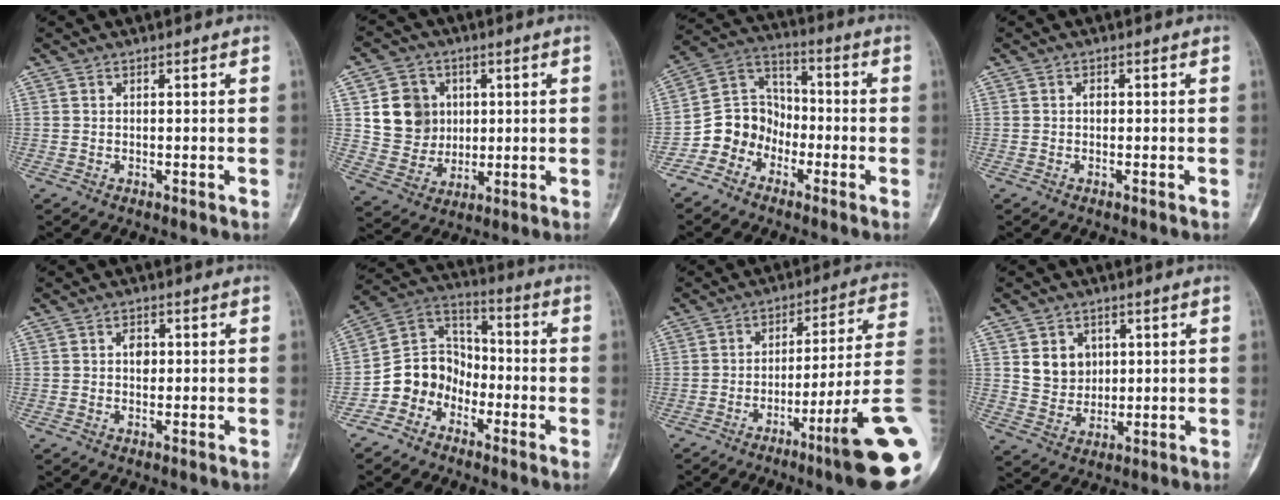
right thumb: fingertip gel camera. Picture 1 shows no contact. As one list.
[{"total": 11.3, "force": [2.4, 10.2, 4.4], "torque": [-0.035, -0.006, 0.053]}, {"total": 9.9, "force": [-4.7, 8.3, 2.7], "torque": [-0.016, 0.071, -0.100]}, {"total": 0.8, "force": [0.0, 0.6, 0.6], "torque": [-0.006, 0.003, -0.001]}, {"total": 2.2, "force": [0.3, 1.6, 1.4], "torque": [-0.014, 0.004, 0.005]}, {"total": 10.3, "force": [-4.9, 8.5, 3.1], "torque": [-0.023, 0.075, -0.106]}, {"total": 18.2, "force": [-6.9, 0.2, 16.8], "torque": [-0.194, 0.030, -0.108]}, {"total": 7.0, "force": [2.1, 5.9, 3.1], "torque": [-0.024, -0.013, 0.045]}]